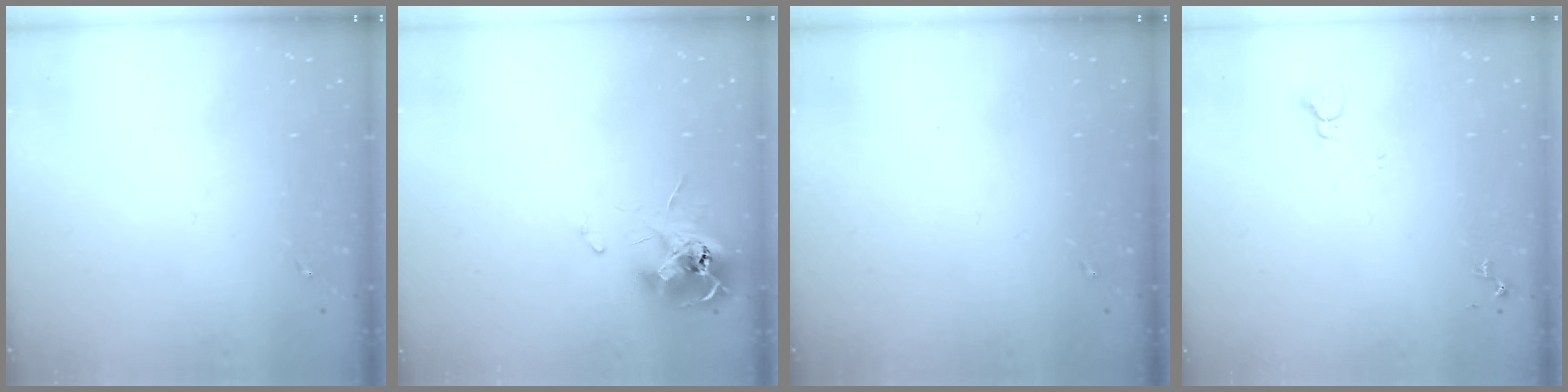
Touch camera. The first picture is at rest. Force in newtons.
{"total": 12.0, "press": 11.9, "slide": 1.2}
{"total": 0.0}
{"total": 4.3, "press": 4.3, "slide": 0.4}